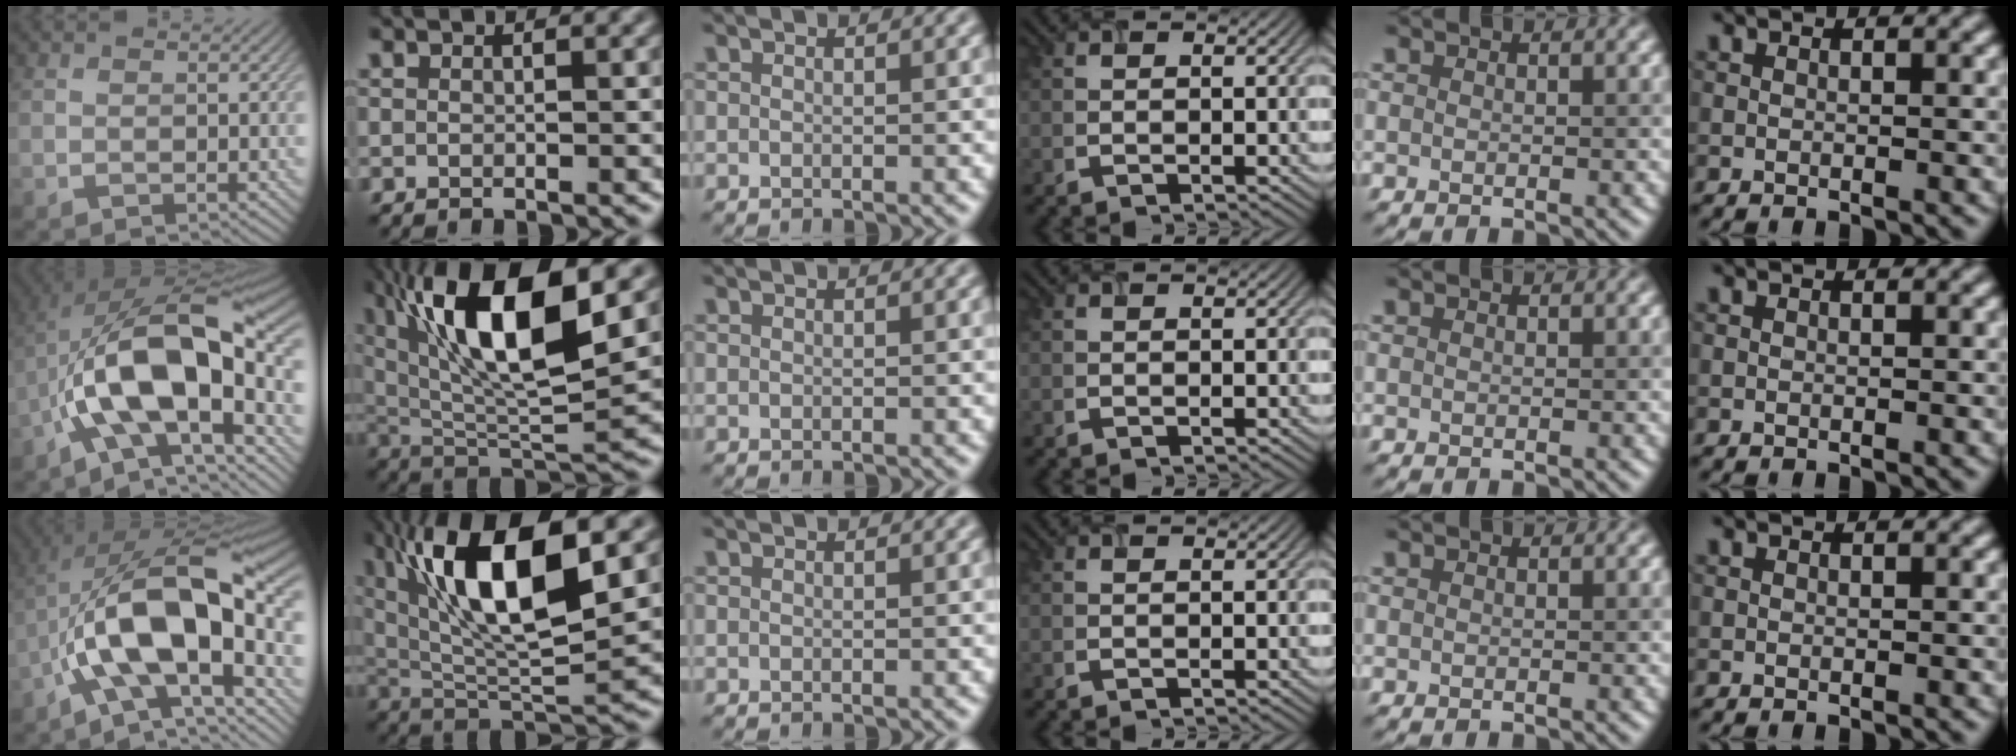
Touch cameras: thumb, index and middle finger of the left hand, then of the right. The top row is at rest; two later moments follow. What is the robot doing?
{"motion": "open", "object": "airpods case & airpods"}